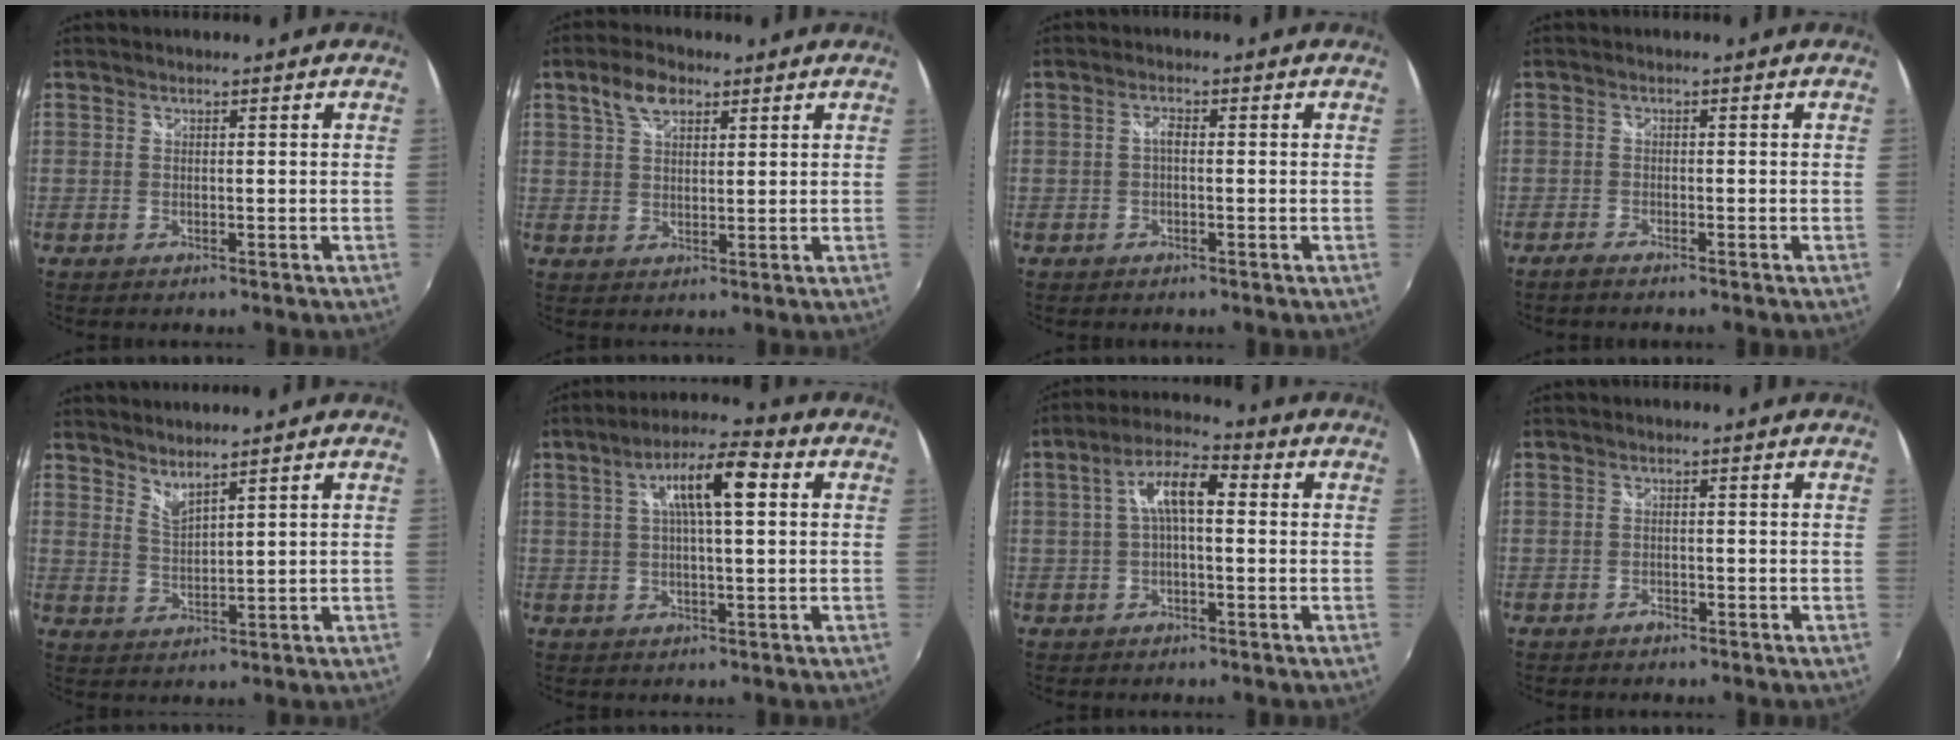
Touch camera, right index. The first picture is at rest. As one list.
[{"total": 5.7, "force": [3.2, 3.1, 3.6], "torque": [-0.066, 0.015, 0.058]}, {"total": 1.4, "force": [-0.3, 0.7, 1.3], "torque": [-0.024, 0.006, -0.007]}, {"total": 2.1, "force": [-1.9, 0.3, 0.9], "torque": [-0.028, -0.007, -0.038]}, {"total": 3.6, "force": [3.4, 0.0, 1.3], "torque": [-0.023, -0.007, 0.057]}, {"total": 9.6, "force": [2.5, 2.2, 9.0], "torque": [-0.156, 0.020, 0.040]}, {"total": 7.6, "force": [0.7, 2.8, 7.1], "torque": [-0.138, 0.023, 0.010]}, {"total": 1.1, "force": [-0.9, 0.7, 0.3], "torque": [-0.005, -0.001, -0.015]}]